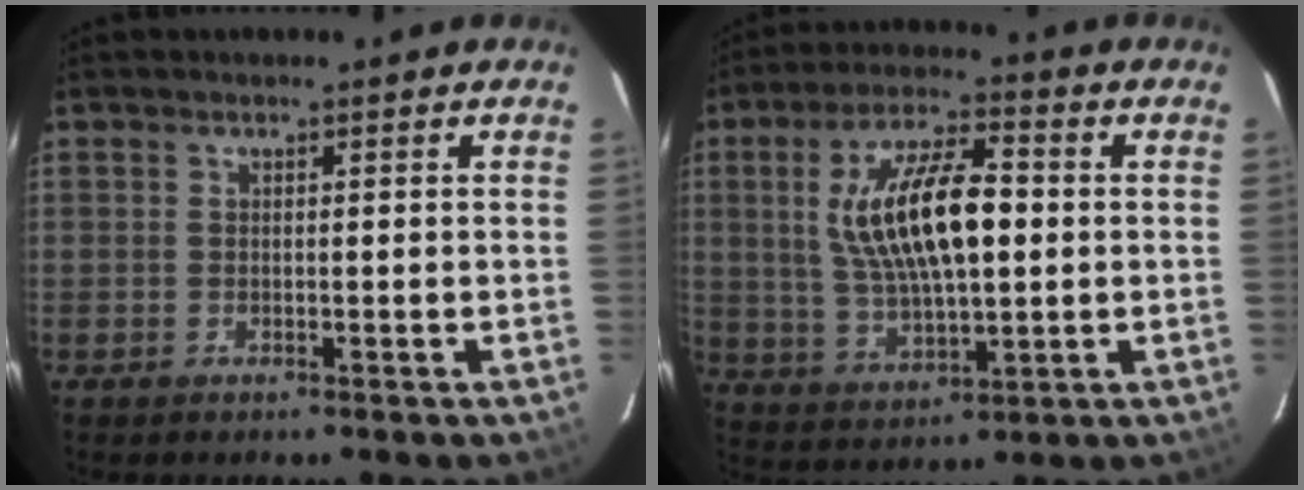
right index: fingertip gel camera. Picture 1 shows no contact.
{"total": 15.7, "force": [1.8, 5.8, 14.4], "torque": [-0.272, 0.009, 0.039]}